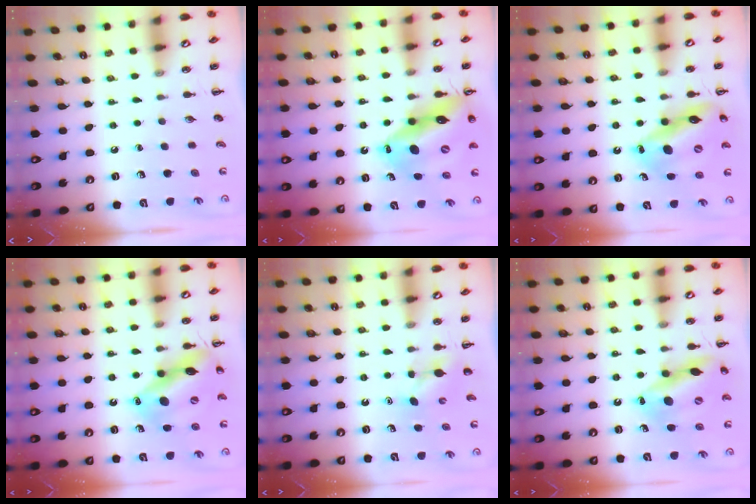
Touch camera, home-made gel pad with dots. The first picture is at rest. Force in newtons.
{"total": 18.2, "press": 17.4, "slide": 5.3}
{"total": 16.3, "press": 15.8, "slide": 3.9}
{"total": 15.2, "press": 14.8, "slide": 3.3}
{"total": 3.8, "press": 3.6, "slide": 1.2}
{"total": 15.7, "press": 15.2, "slide": 3.6}